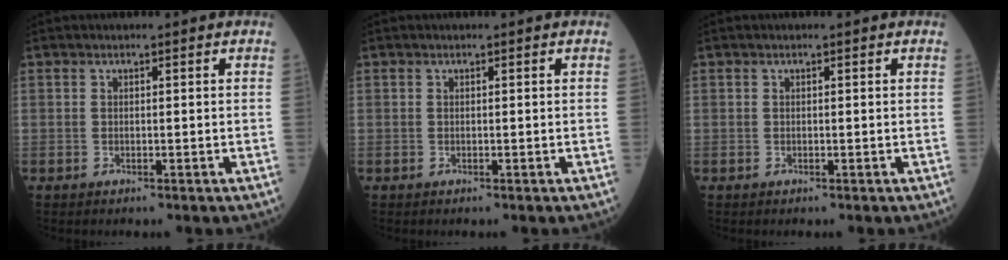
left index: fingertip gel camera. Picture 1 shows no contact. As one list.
[{"total": 0.0}, {"total": 0.0}]